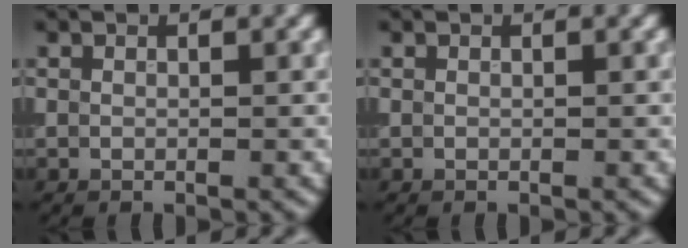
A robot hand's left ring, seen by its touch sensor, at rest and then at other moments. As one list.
[{"total": 0.0}]